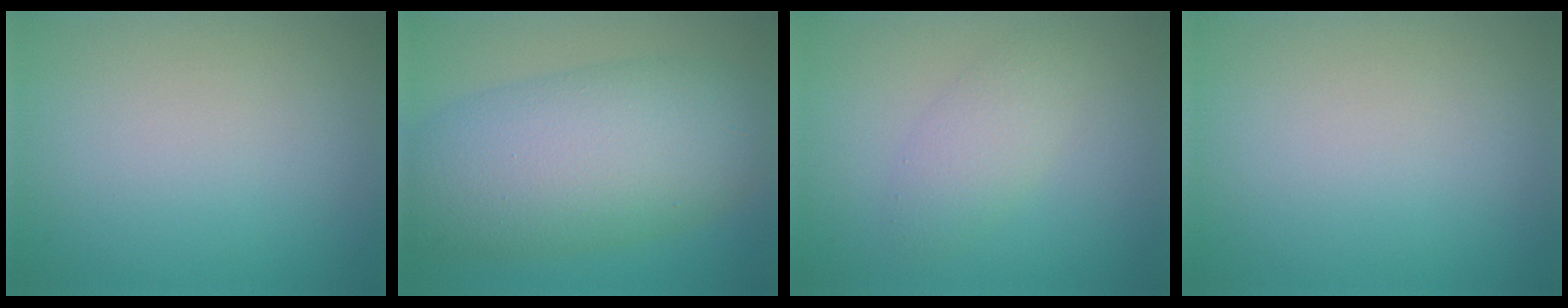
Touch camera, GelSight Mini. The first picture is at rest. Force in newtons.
{"total": 10.9, "press": 10.9, "slide": 0.1}
{"total": 2.5, "press": 2.5, "slide": 0.2}
{"total": 0.0}